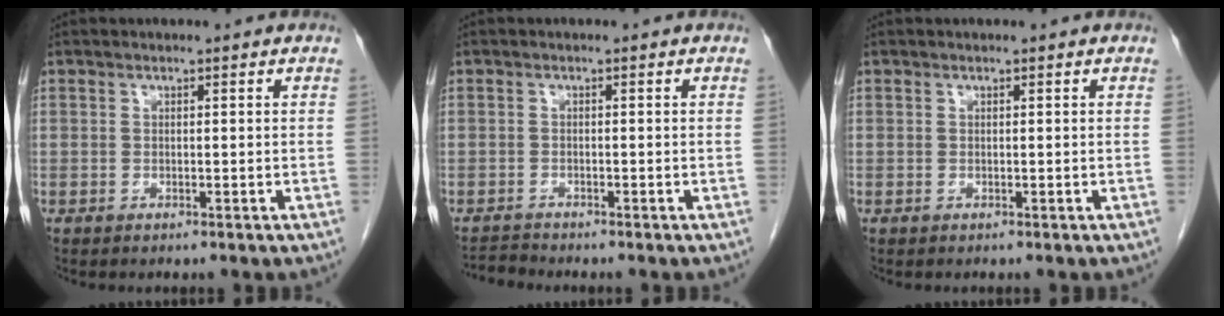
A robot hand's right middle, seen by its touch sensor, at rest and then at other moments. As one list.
[{"total": 1.6, "force": [-1.5, -0.4, -0.4], "torque": [0.007, -0.012, -0.026]}, {"total": 0.0}]